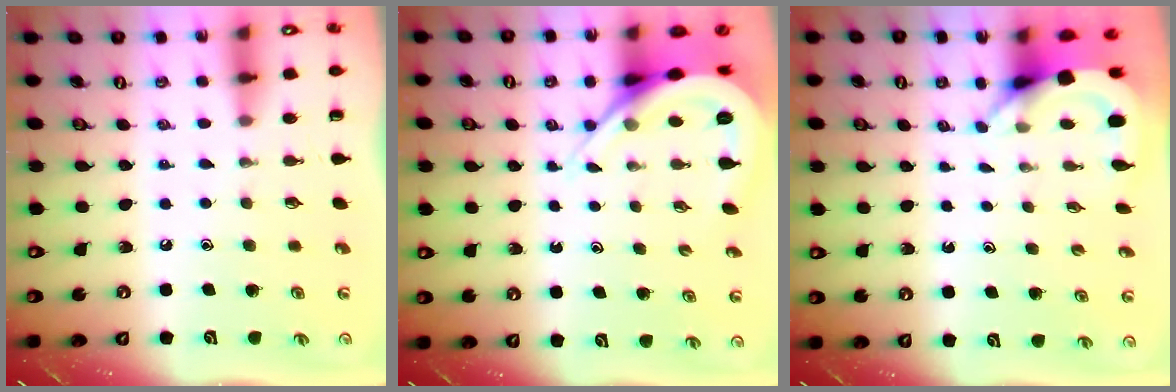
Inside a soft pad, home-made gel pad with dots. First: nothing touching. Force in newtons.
{"total": 8.2, "press": 8.2, "slide": 0.8}
{"total": 3.9, "press": 3.9, "slide": 0.3}